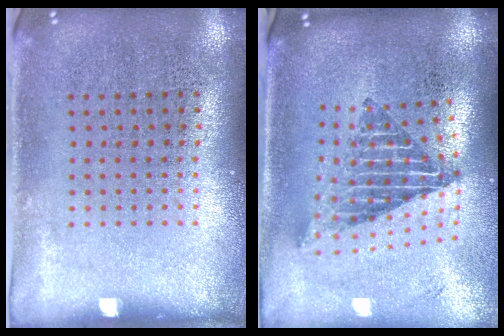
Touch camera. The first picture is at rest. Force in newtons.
{"total": 2.2, "press": 1.6, "slide": 1.5}